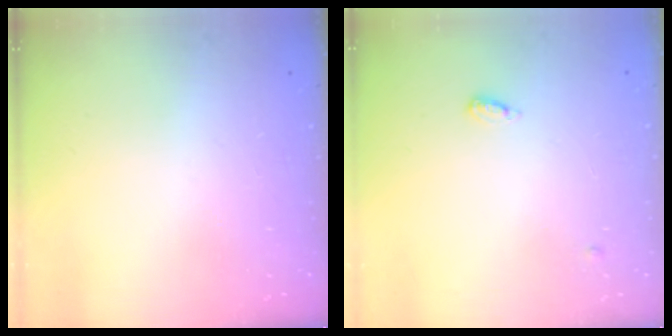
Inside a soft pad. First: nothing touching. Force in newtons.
{"total": 3.6, "press": 3.5, "slide": 0.7}